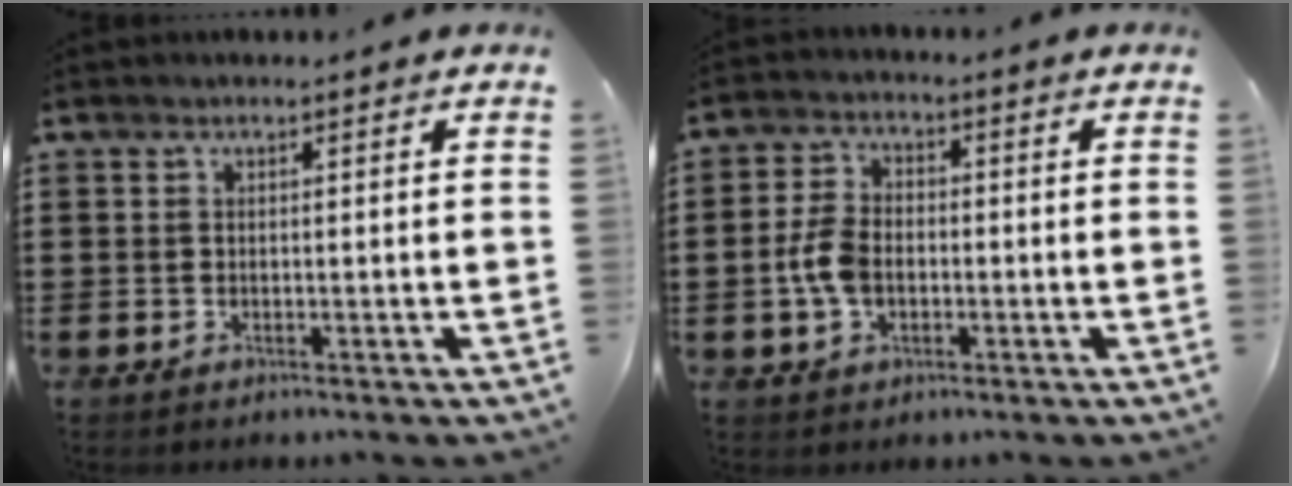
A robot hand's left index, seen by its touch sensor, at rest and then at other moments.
{"total": 6.0, "force": [-1.1, 3.9, 4.4], "torque": [-0.115, 0.000, -0.028]}